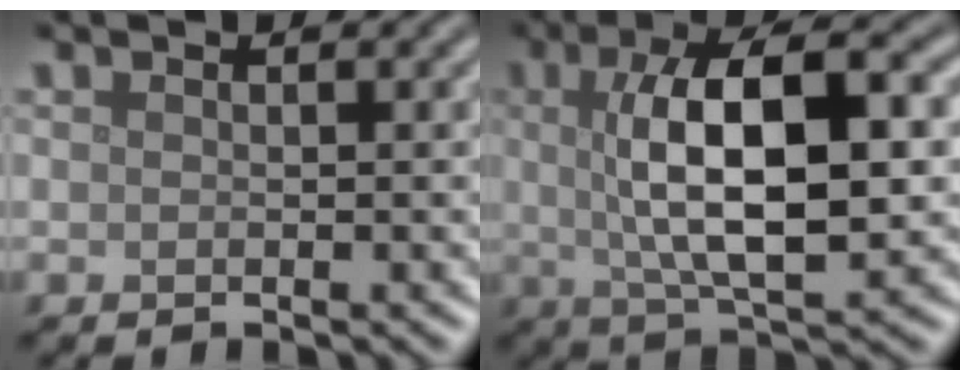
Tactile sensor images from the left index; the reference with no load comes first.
{"total": 10.7, "force": [1.1, 3.7, 10.0], "torque": [-0.154, 0.012, 0.017]}